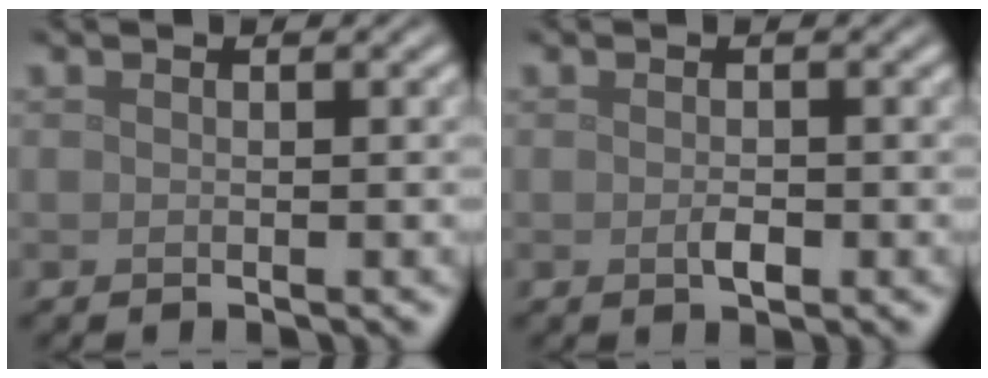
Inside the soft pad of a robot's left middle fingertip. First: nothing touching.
{"total": 1.2, "force": [-0.3, 0.5, 1.0], "torque": [-0.021, -0.001, -0.005]}